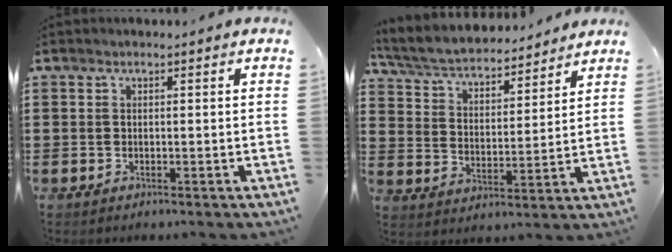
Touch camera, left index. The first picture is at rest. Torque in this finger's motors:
{"motor_torque": [1.18, -0.96, 0.39, 0.21]}